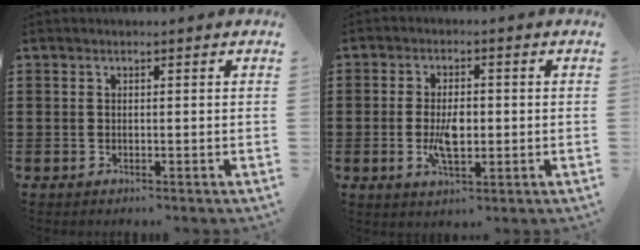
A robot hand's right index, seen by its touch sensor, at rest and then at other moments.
{"total": 5.2, "force": [-0.7, 2.4, 4.6], "torque": [-0.088, -0.003, -0.017]}